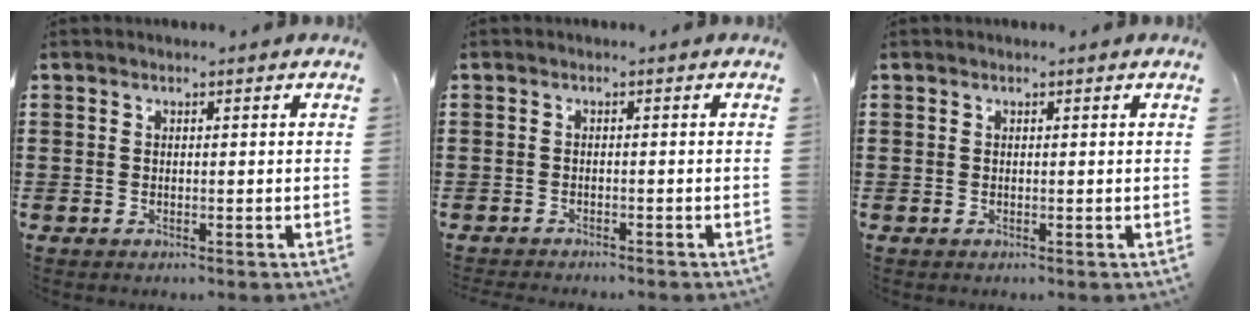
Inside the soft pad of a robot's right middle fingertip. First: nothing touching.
{"total": 1.1, "force": [-1.1, 0.0, 0.0], "torque": [-0.003, 0.001, -0.022]}
{"total": 0.0}